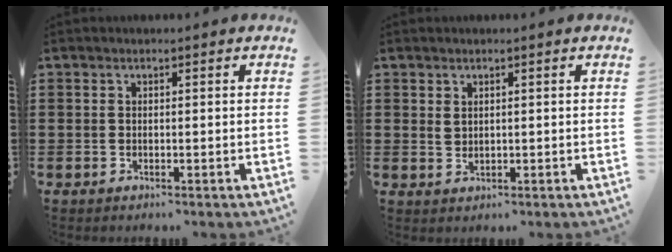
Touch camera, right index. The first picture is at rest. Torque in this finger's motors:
{"motor_torque": [0.41, -0.04, 0.04, 0.02]}